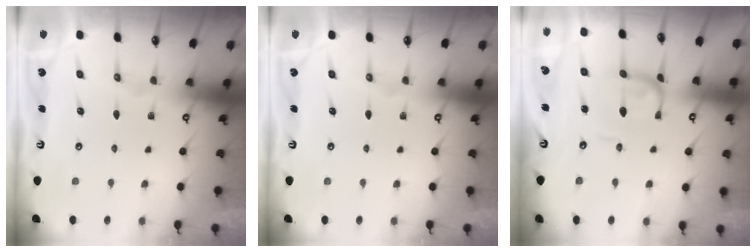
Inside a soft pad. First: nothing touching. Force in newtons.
{"total": 0.0}
{"total": 1.0, "press": 0.9, "slide": 0.4}